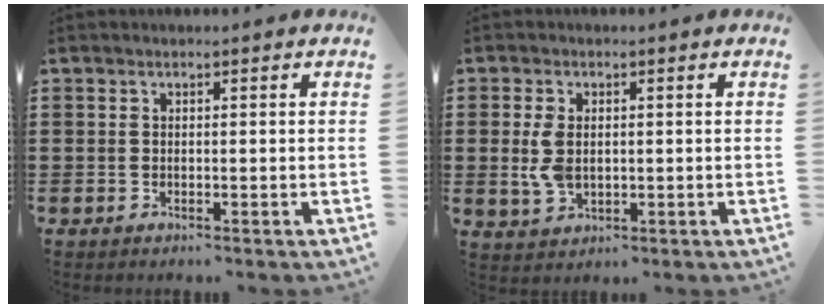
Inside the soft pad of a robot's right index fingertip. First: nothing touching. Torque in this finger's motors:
{"motor_torque": [0.64, -0.06, 0.28, 0.13]}